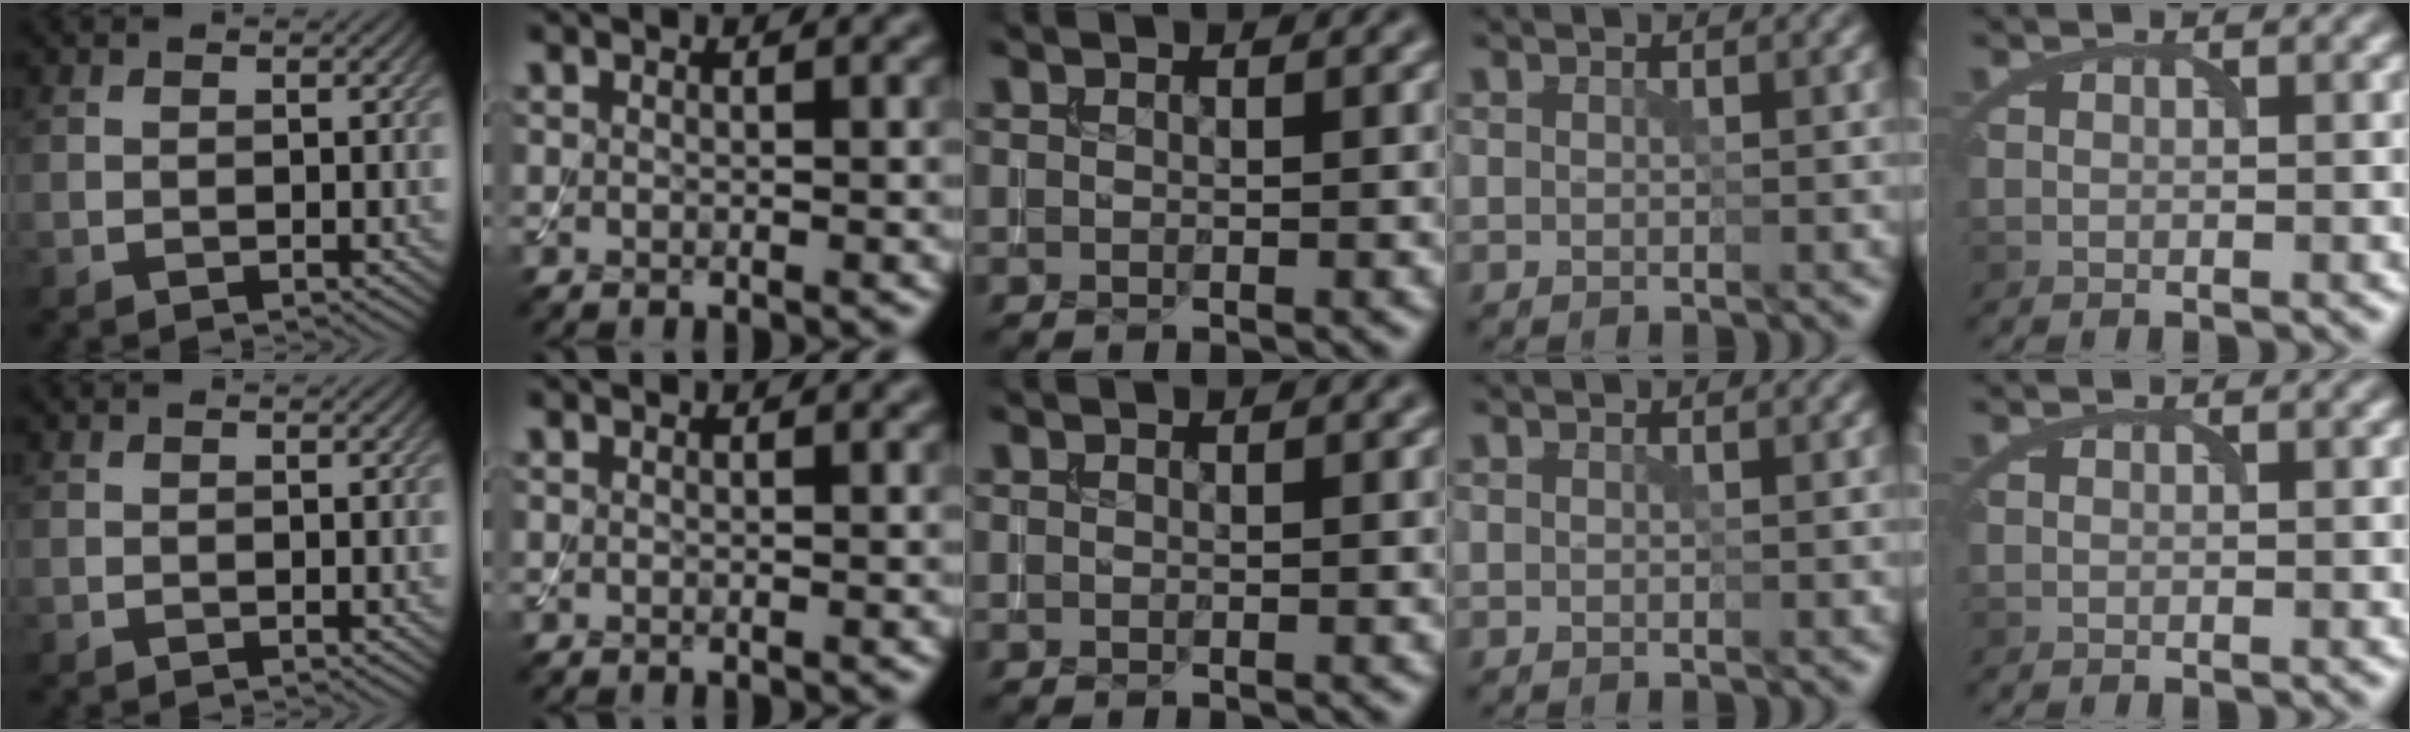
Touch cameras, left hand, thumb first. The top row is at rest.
{}